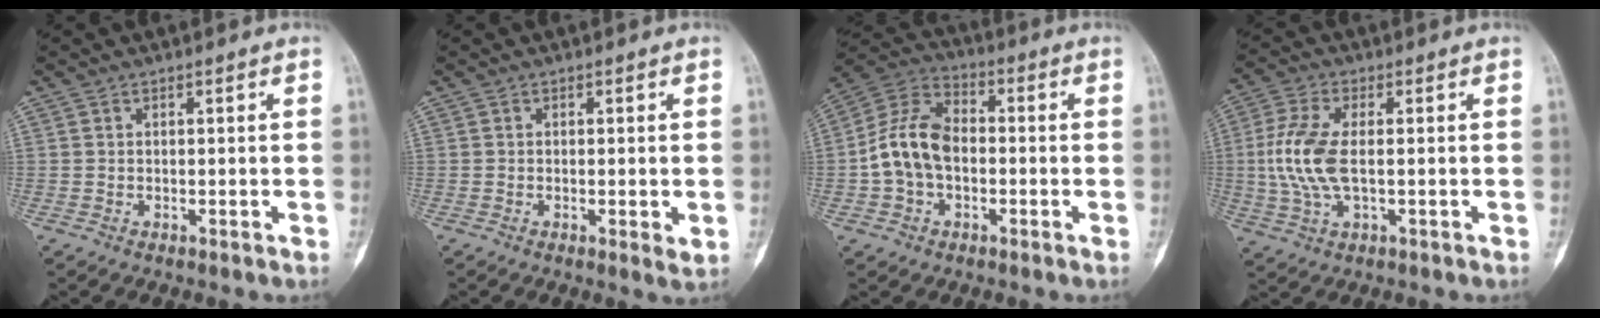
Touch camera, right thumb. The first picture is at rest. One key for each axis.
{"total": 2.3, "fx": -0.3, "fy": 0.8, "fz": 2.2, "tx": -0.027, "ty": -0.007, "tz": -0.007}
{"total": 12.5, "fx": -1.4, "fy": 8.9, "fz": 8.7, "tx": -0.152, "ty": 0.038, "tz": -0.038}
{"total": 10.4, "fx": -0.2, "fy": 5.3, "fz": 8.9, "tx": -0.205, "ty": 0.003, "tz": -0.006}